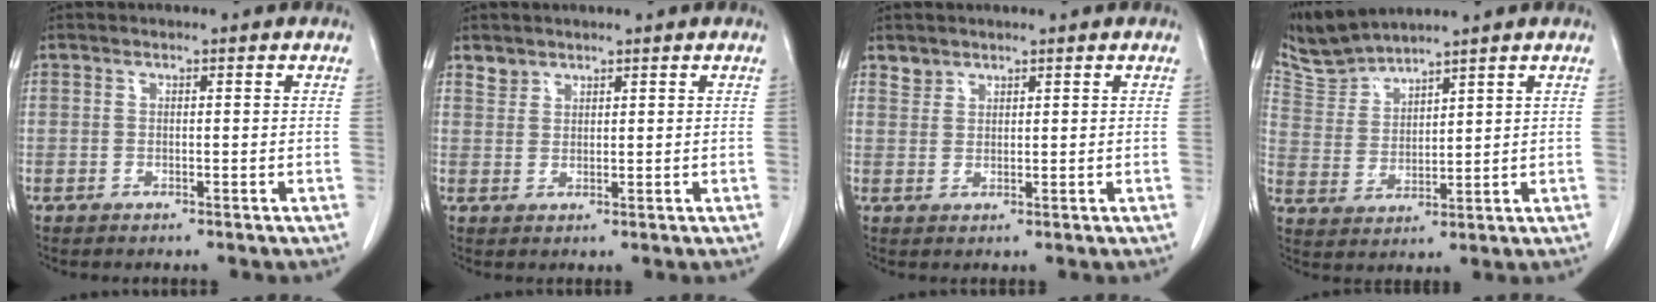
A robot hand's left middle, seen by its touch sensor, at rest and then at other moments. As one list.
[{"total": 1.8, "force": [1.5, 0.9, -0.2], "torque": [0.008, 0.004, 0.027]}, {"total": 1.7, "force": [1.5, 0.8, -0.2], "torque": [0.010, 0.003, 0.025]}, {"total": 6.0, "force": [6.0, 0.0, 0.5], "torque": [-0.025, 0.005, 0.132]}]